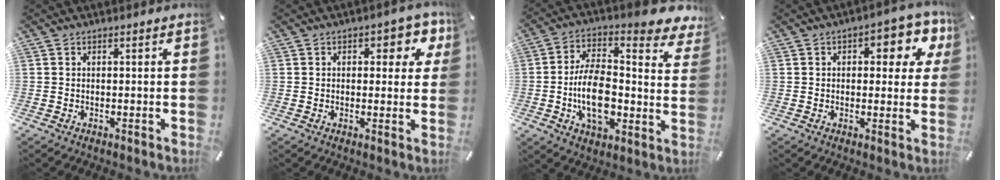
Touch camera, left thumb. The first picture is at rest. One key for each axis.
{"total": 5.9, "fx": 2.2, "fy": 3.6, "fz": 4.2, "tx": -0.041, "ty": -0.004, "tz": 0.028}
{"total": 15.4, "fx": -0.2, "fy": 9.5, "fz": 12.2, "tx": -0.220, "ty": -0.020, "tz": -0.008}
{"total": 8.3, "fx": 2.7, "fy": 4.5, "fz": 6.4, "tx": -0.071, "ty": -0.012, "tz": 0.037}